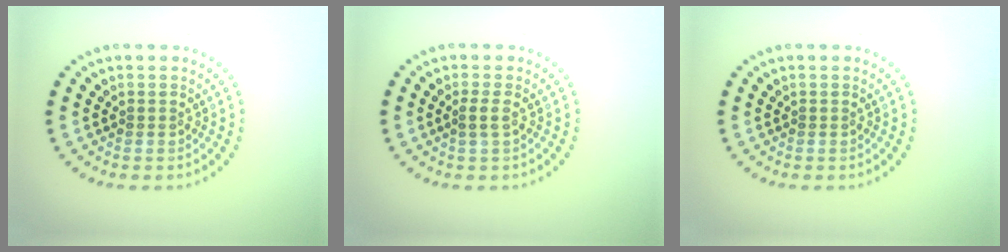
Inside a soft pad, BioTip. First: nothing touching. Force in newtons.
{"total": 1.1, "press": 0.9, "slide": 0.6}
{"total": 0.0}